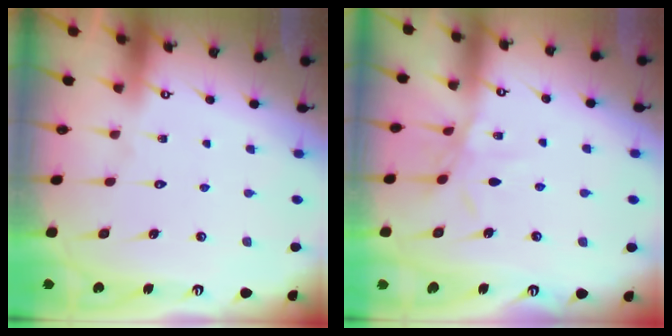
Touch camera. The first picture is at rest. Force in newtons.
{"total": 5.7, "press": 5.6, "slide": 0.7}